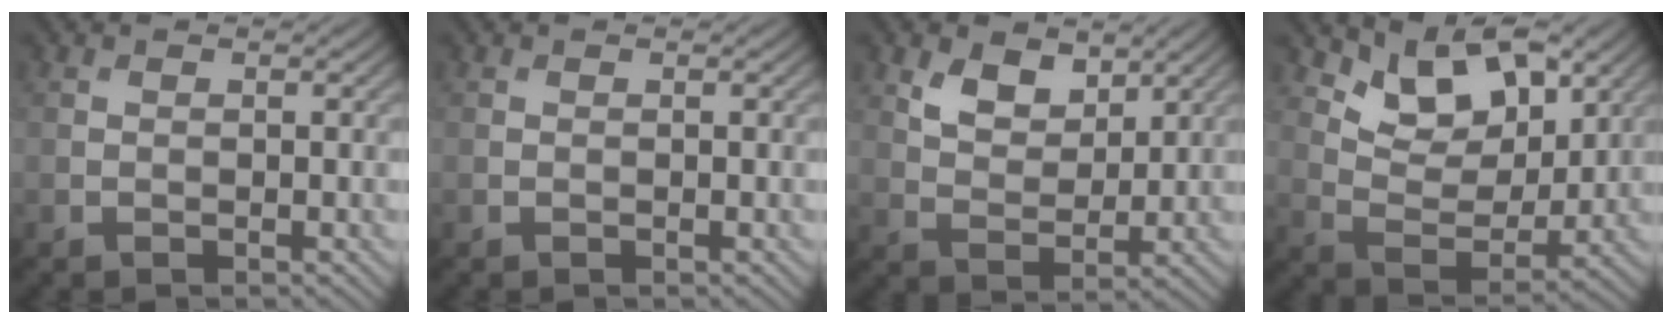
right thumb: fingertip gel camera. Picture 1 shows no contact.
{"total": 0.0}
{"total": 5.4, "force": [3.3, 3.1, 3.1], "torque": [-0.065, -0.009, 0.058]}
{"total": 8.6, "force": [5.5, 4.4, 5.1], "torque": [-0.099, -0.018, 0.096]}